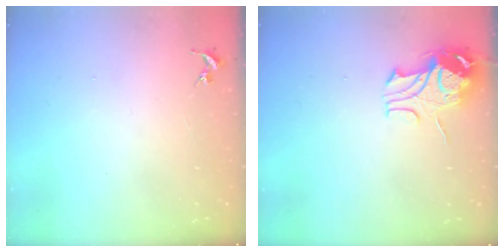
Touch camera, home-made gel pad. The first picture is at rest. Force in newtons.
{"total": 9.6, "press": 9.6, "slide": 1.1}